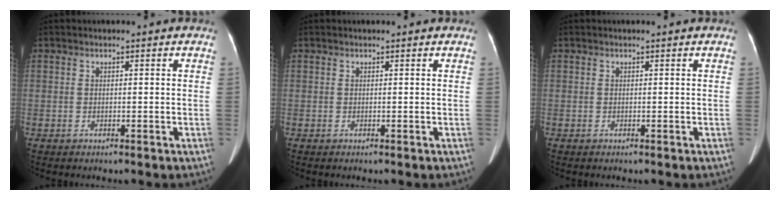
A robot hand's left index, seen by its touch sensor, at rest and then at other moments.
{"total": 0.0}
{"total": 0.0}